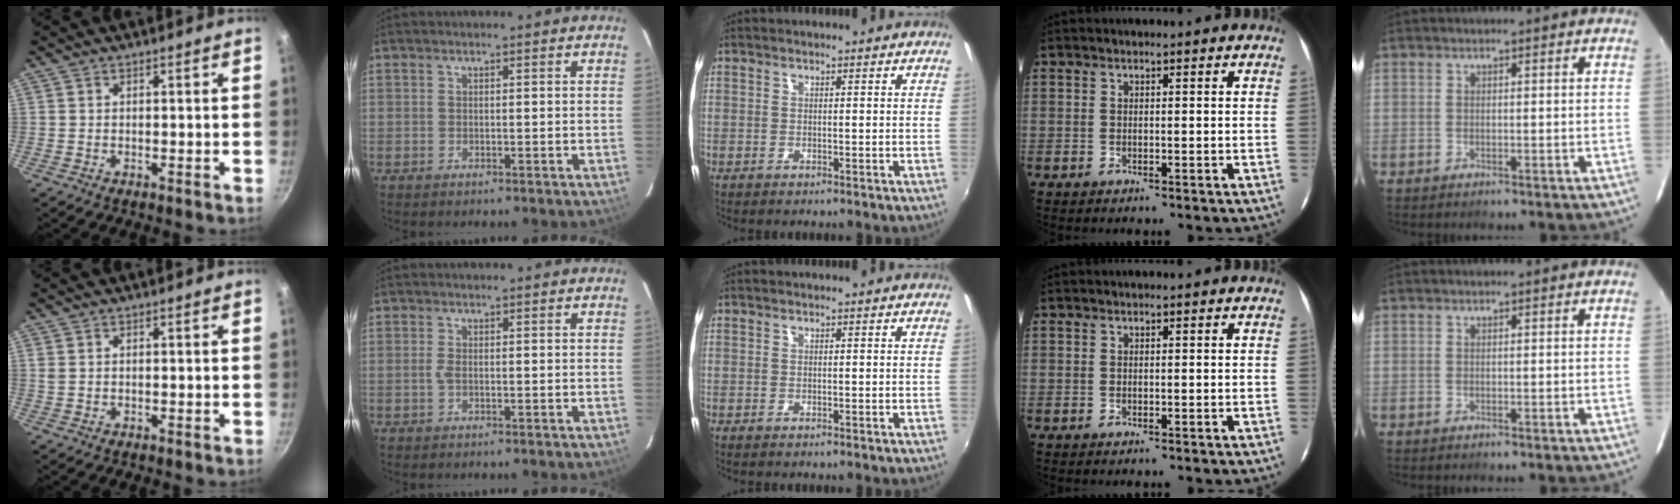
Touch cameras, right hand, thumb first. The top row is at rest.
{"thumb": {"total": 0.7, "force": [0.2, 0.5, 0.4], "torque": [-0.008, 0.002, 0.005]}, "index": {"total": 1.1, "force": [-0.2, 0.2, 1.1], "torque": [-0.024, 0.000, -0.005]}}